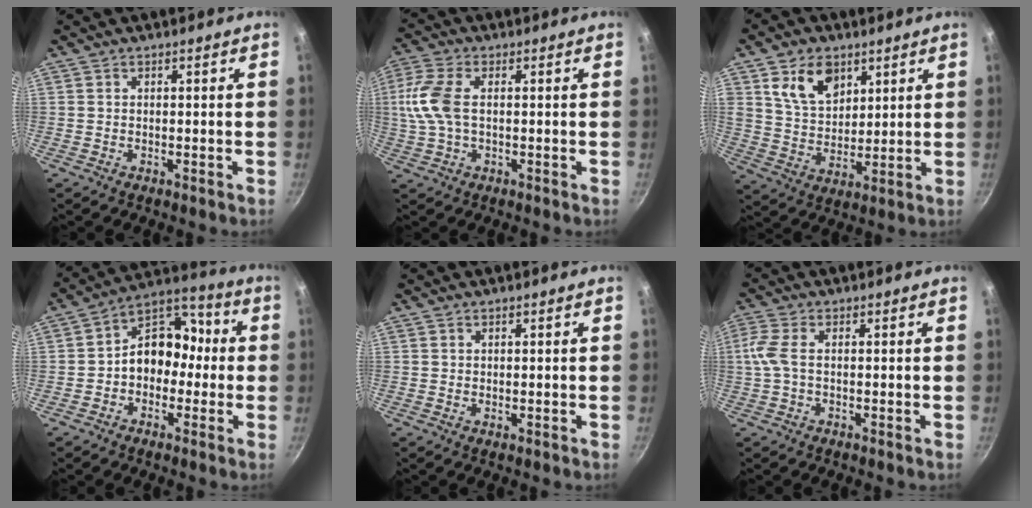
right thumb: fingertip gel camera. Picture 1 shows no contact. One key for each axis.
{"total": 9.2, "fx": 0.6, "fy": 5.0, "fz": 7.7, "tx": -0.170, "ty": 0.014, "tz": 0.005}
{"total": 10.9, "fx": 5.2, "fy": 7.4, "fz": 6.1, "tx": -0.081, "ty": -0.025, "tz": 0.099}
{"total": 14.3, "fx": -1.5, "fy": 11.9, "fz": 7.8, "tx": -0.057, "ty": 0.061, "tz": -0.040}
{"total": 0.0}
{"total": 4.5, "fx": -0.2, "fy": 2.1, "fz": 4.0, "tx": -0.107, "ty": 0.012, "tz": -0.011}